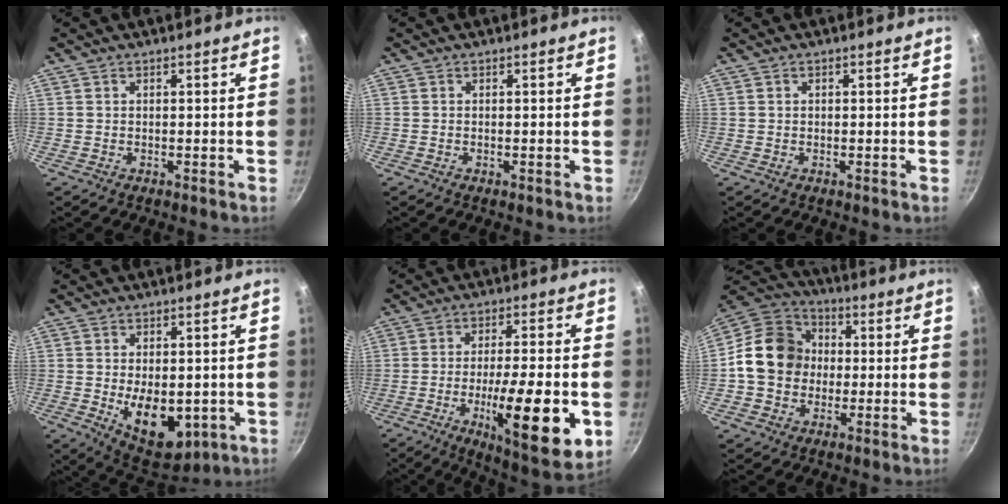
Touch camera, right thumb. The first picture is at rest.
{"total": 0.0}
{"total": 0.6, "force": [0.2, 0.5, 0.3], "torque": [-0.003, 0.004, 0.002]}
{"total": 12.5, "force": [-2.1, 7.4, 9.8], "torque": [-0.110, -0.013, -0.010]}
{"total": 18.8, "force": [-5.4, 4.6, 17.5], "torque": [-0.255, 0.010, -0.081]}
{"total": 15.1, "force": [-0.2, 12.8, 8.0], "torque": [-0.106, 0.030, -0.023]}